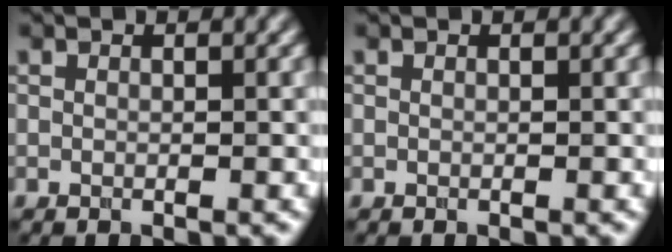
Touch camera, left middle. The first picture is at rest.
{"total": 0.0}